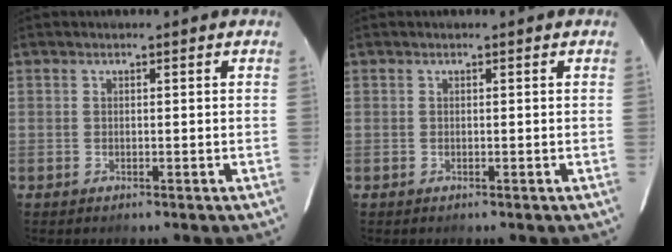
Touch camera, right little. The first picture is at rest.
{"total": 0.0}